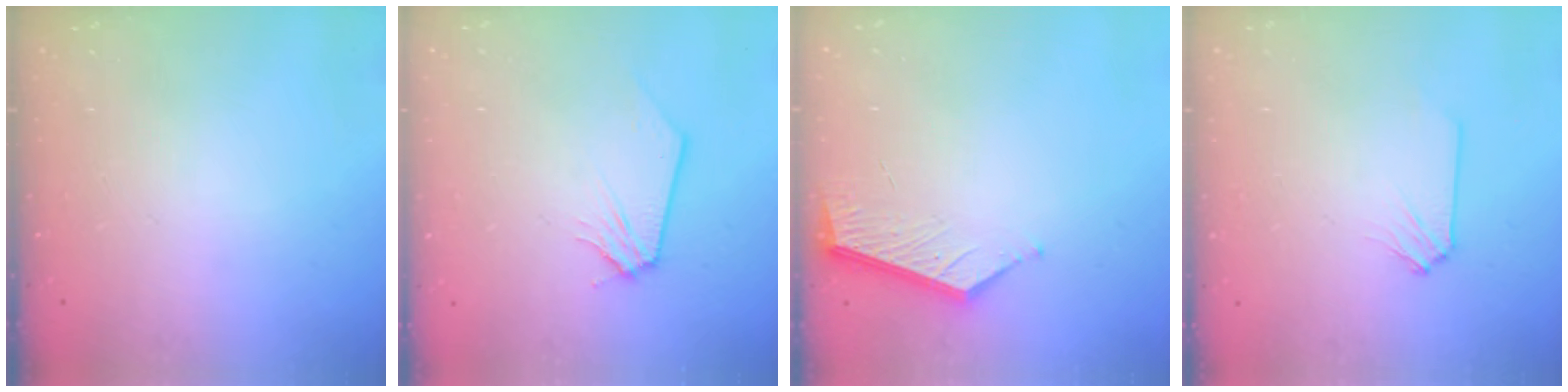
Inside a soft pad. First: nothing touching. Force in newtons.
{"total": 0.0}
{"total": 5.5, "press": 5.5, "slide": 0.3}
{"total": 0.0}